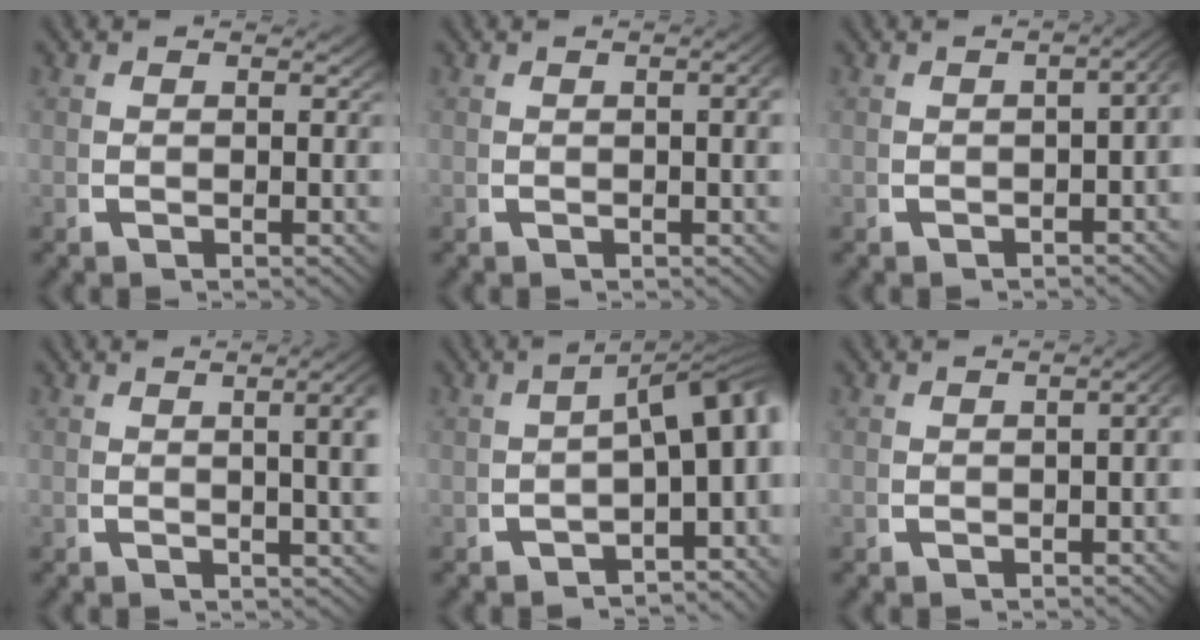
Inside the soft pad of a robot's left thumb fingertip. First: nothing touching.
{"total": 1.9, "force": [0.0, 0.7, 1.7], "torque": [-0.020, 0.001, 0.001]}
{"total": 4.4, "force": [-0.3, 2.5, 3.6], "torque": [-0.032, 0.018, -0.013]}
{"total": 6.6, "force": [1.7, 2.8, 5.7], "torque": [-0.047, 0.017, 0.013]}
{"total": 8.6, "force": [-1.5, 4.4, 7.2], "torque": [-0.082, -0.007, -0.021]}
{"total": 2.4, "force": [-0.5, 1.1, 2.1], "torque": [-0.023, 0.007, -0.007]}